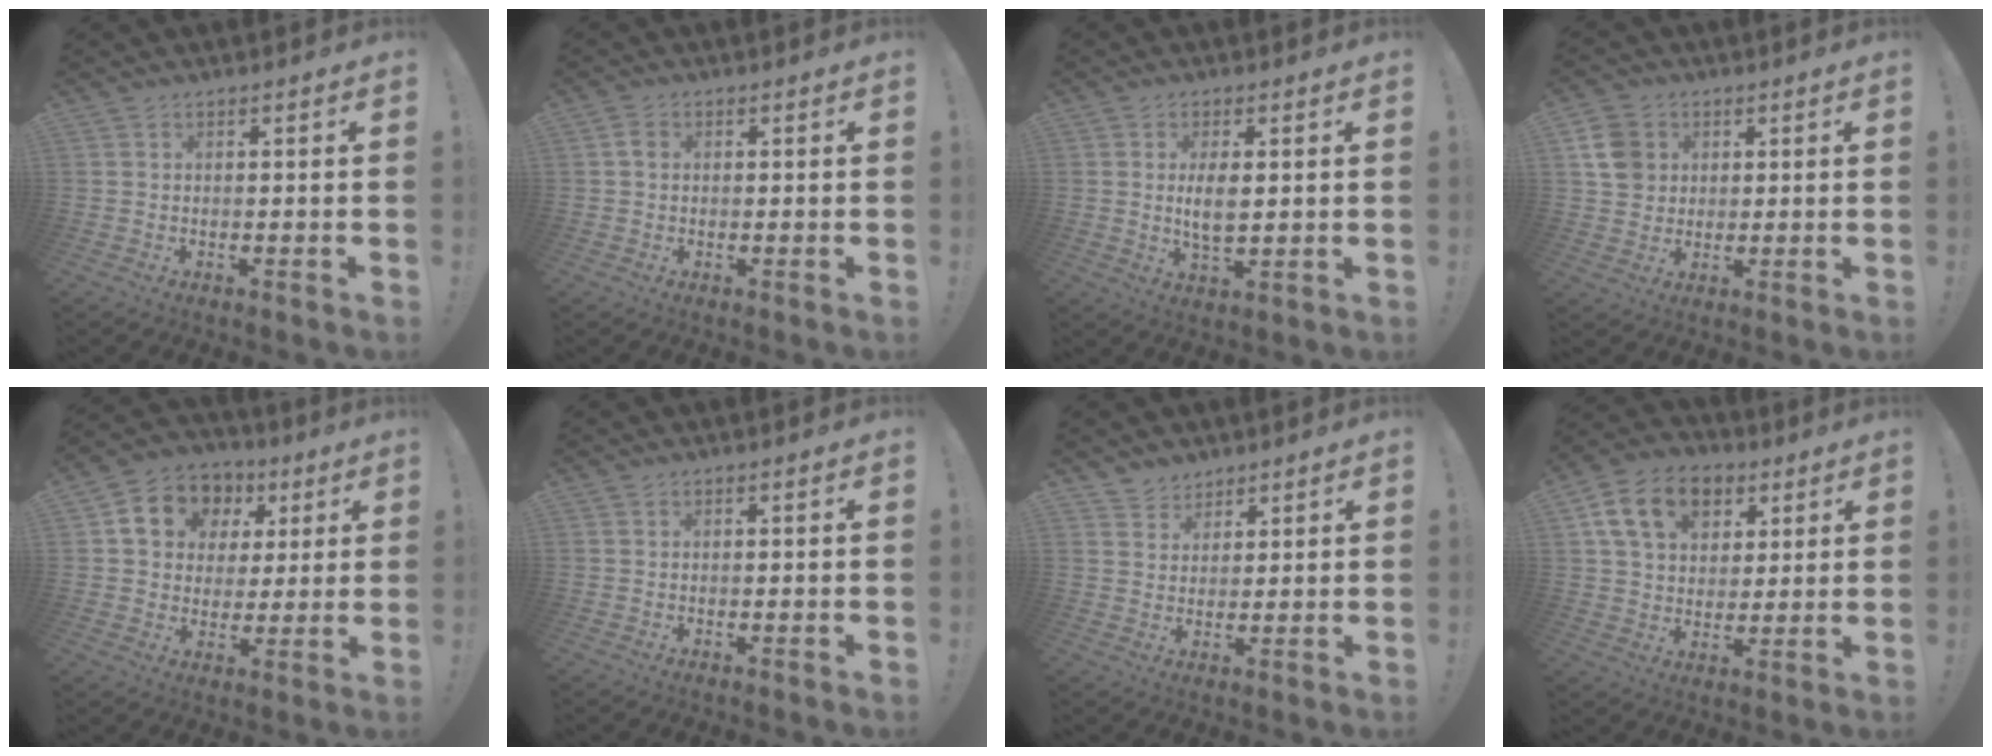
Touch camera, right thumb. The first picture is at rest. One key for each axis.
{"total": 2.1, "fx": 0.1, "fy": 1.7, "fz": 1.3, "tx": -0.018, "ty": 0.003, "tz": 0.002}
{"total": 5.7, "fx": 0.7, "fy": 2.5, "fz": 5.1, "tx": -0.089, "ty": -0.011, "tz": 0.005}
{"total": 8.9, "fx": 2.7, "fy": 7.7, "fz": 3.5, "tx": -0.051, "ty": -0.004, "tz": 0.056}
{"total": 12.4, "fx": 4.9, "fy": 10.2, "fz": 5.1, "tx": -0.070, "ty": -0.018, "tz": 0.097}
{"total": 0.0}
{"total": 4.7, "fx": 3.7, "fy": 2.8, "fz": -0.1, "tx": 0.006, "ty": -0.031, "tz": 0.071}
{"total": 16.0, "fx": 7.2, "fy": 11.2, "fz": 8.9, "tx": -0.134, "ty": -0.023, "tz": 0.136}